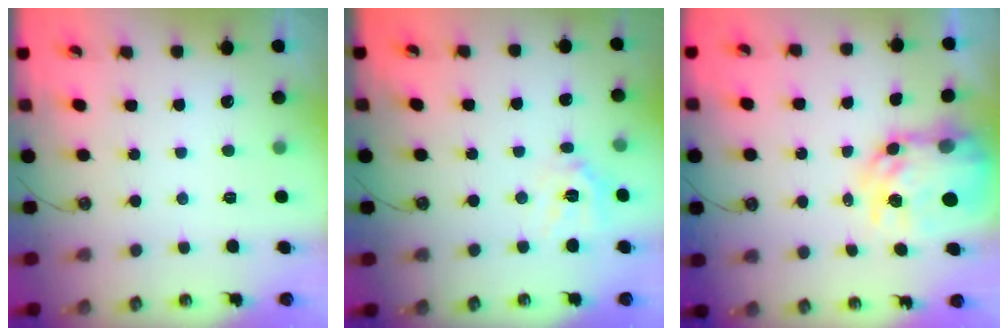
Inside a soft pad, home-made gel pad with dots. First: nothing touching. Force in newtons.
{"total": 10.8, "press": 10.8, "slide": 1.1}
{"total": 11.7, "press": 11.7, "slide": 1.0}